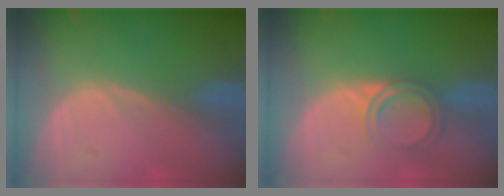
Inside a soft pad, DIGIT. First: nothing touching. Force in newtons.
{"total": 3.7, "press": 3.6, "slide": 0.3}